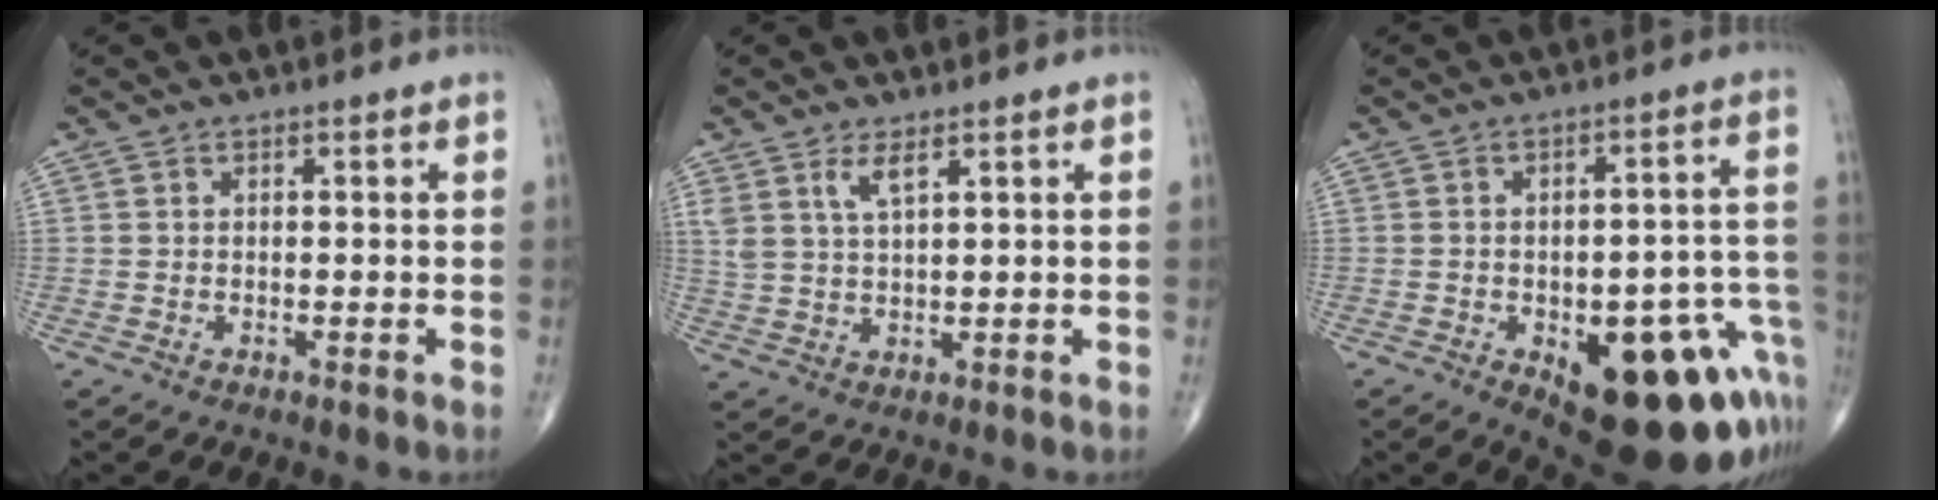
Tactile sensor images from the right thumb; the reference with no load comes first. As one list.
[{"total": 4.0, "force": [2.4, 1.2, 3.0], "torque": [-0.063, -0.012, 0.053]}, {"total": 23.1, "force": [-9.3, 9.9, 18.7], "torque": [-0.150, 0.050, -0.099]}]